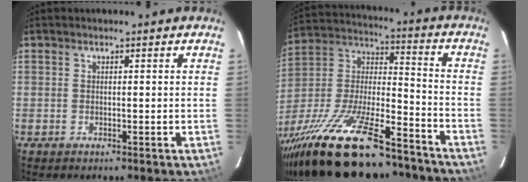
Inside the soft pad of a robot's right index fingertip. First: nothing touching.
{"total": 31.0, "force": [-23.5, 8.8, 18.2], "torque": [-0.349, -0.031, -0.370]}